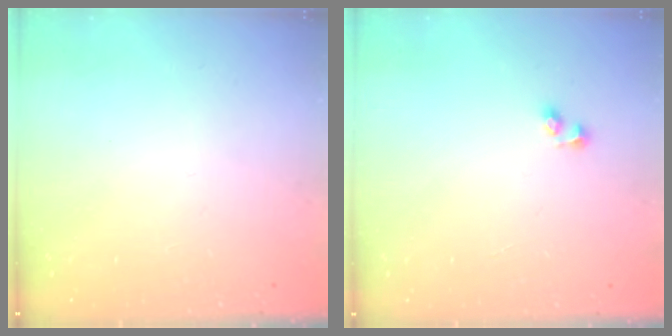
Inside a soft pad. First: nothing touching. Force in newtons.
{"total": 2.6, "press": 2.3, "slide": 1.2}